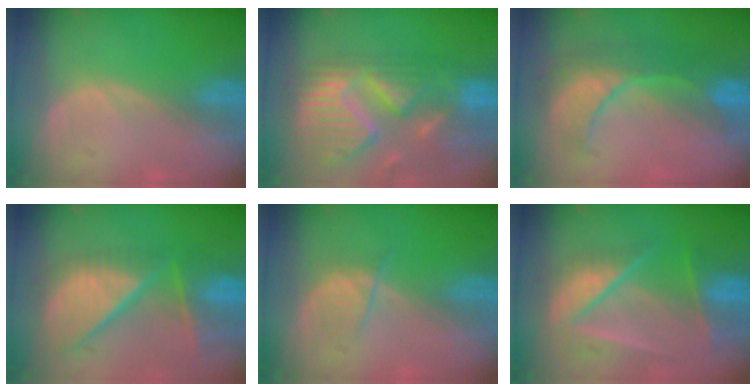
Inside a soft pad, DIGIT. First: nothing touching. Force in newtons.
{"total": 13.9, "press": 11.7, "slide": 7.5}
{"total": 8.4, "press": 8.3, "slide": 1.3}
{"total": 12.6, "press": 10.3, "slide": 7.2}
{"total": 2.1, "press": 2.1, "slide": 0.3}
{"total": 9.7, "press": 8.3, "slide": 5.1}